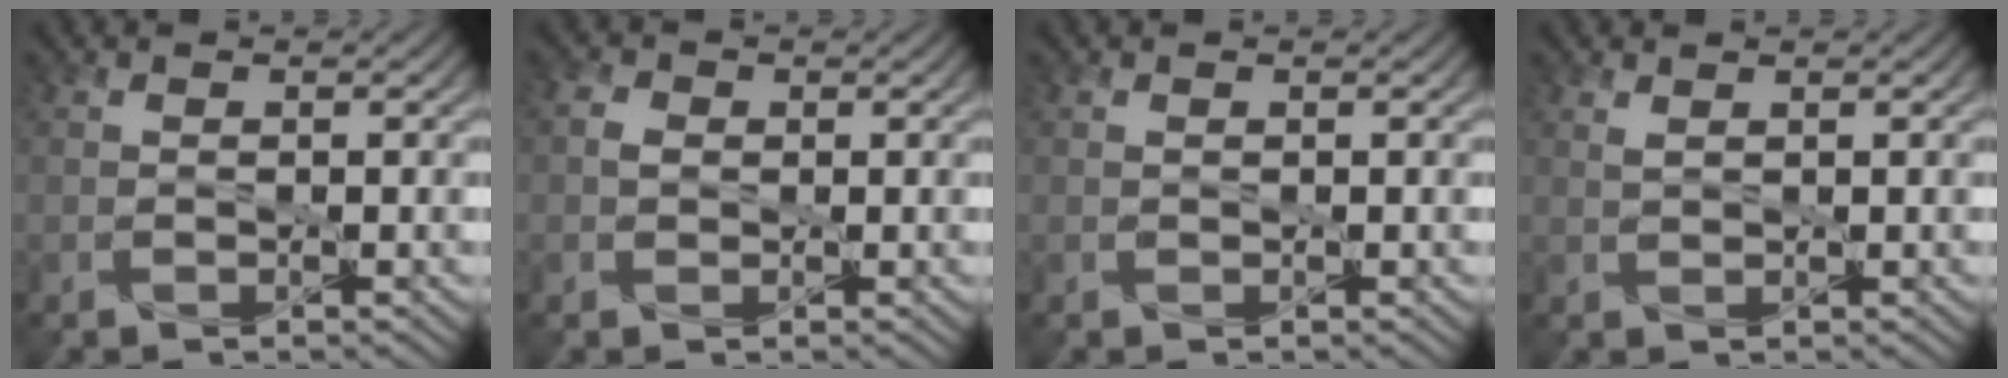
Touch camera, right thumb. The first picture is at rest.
{"total": 1.7, "force": [-0.2, 1.4, 0.9], "torque": [-0.026, 0.001, -0.011]}
{"total": 0.0}
{"total": 0.9, "force": [0.6, 0.3, 0.6], "torque": [-0.015, 0.000, 0.015]}